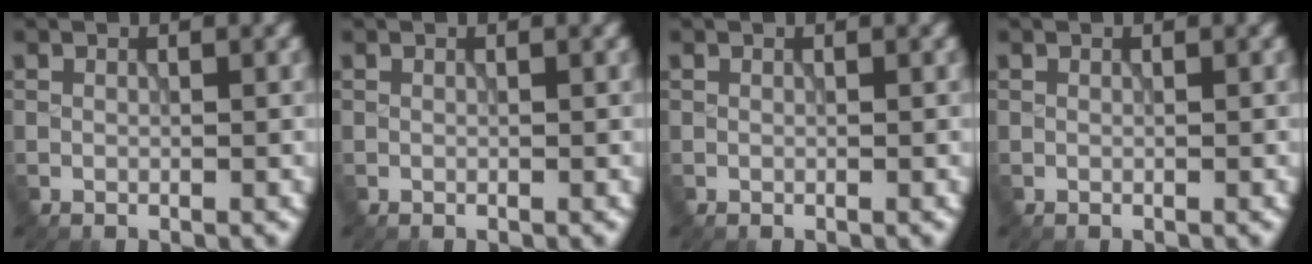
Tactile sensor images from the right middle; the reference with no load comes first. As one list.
[{"total": 0.0}, {"total": 0.0}, {"total": 0.0}]